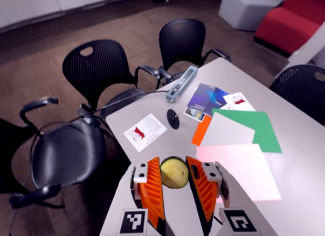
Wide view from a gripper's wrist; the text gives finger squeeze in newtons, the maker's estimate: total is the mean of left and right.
{"total": 6.1, "left": 5.8, "right": 6.4}